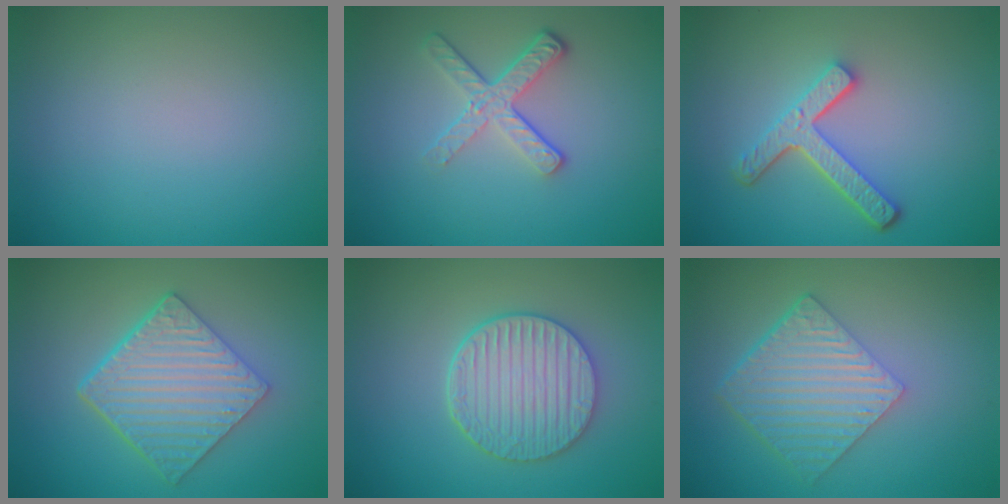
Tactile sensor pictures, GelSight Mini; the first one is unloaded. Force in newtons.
{"total": 3.7, "press": 2.7, "slide": 2.5}
{"total": 4.2, "press": 3.3, "slide": 2.6}
{"total": 6.4, "press": 4.6, "slide": 4.4}
{"total": 5.6, "press": 4.5, "slide": 3.2}
{"total": 6.0, "press": 4.2, "slide": 4.2}